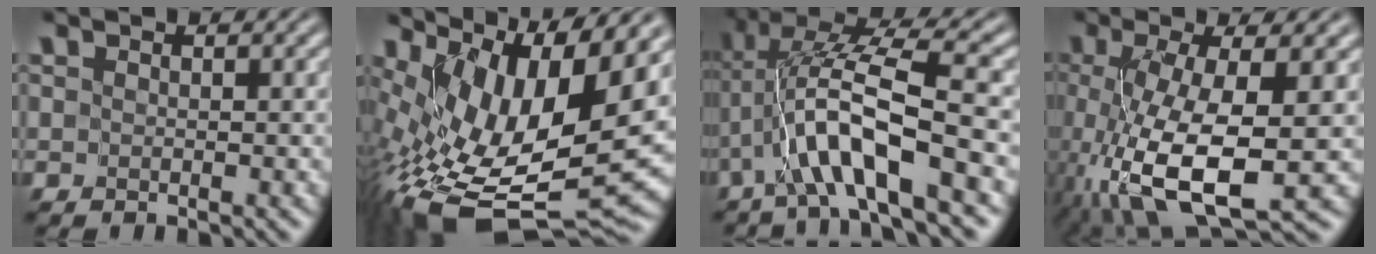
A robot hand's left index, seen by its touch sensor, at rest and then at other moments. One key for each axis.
{"total": 15.1, "fx": 1.6, "fy": 6.3, "fz": 13.6, "tx": -0.245, "ty": -0.009, "tz": 0.039}
{"total": 8.1, "fx": -2.7, "fy": 1.5, "fz": 7.5, "tx": -0.135, "ty": 0.024, "tz": -0.055}
{"total": 9.7, "fx": -3.1, "fy": 2.8, "fz": 8.7, "tx": -0.175, "ty": -0.017, "tz": -0.053}